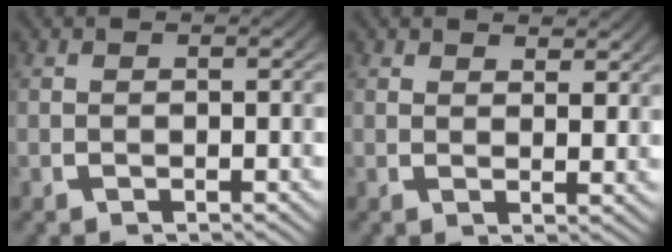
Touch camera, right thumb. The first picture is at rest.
{"total": 2.3, "force": [2.0, 0.8, 0.7], "torque": [0.001, -0.006, 0.032]}